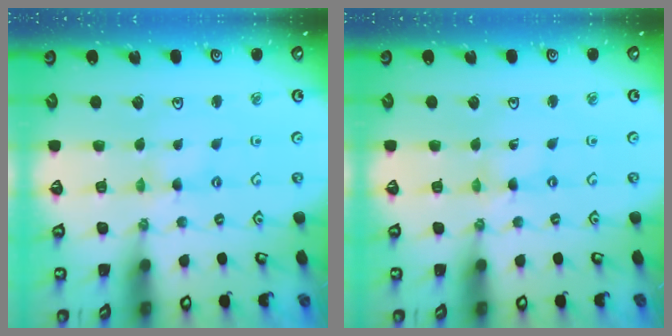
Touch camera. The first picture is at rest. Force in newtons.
{"total": 0.0}